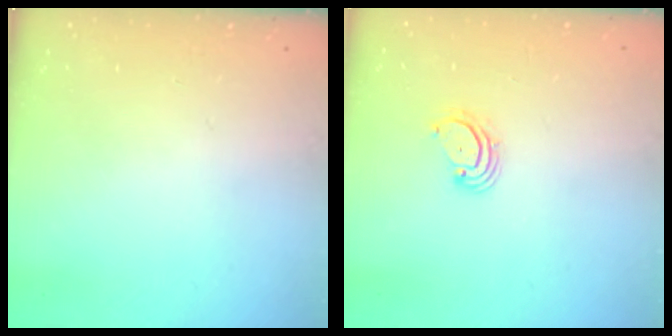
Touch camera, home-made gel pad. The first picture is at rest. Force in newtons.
{"total": 3.0, "press": 3.0, "slide": 0.3}